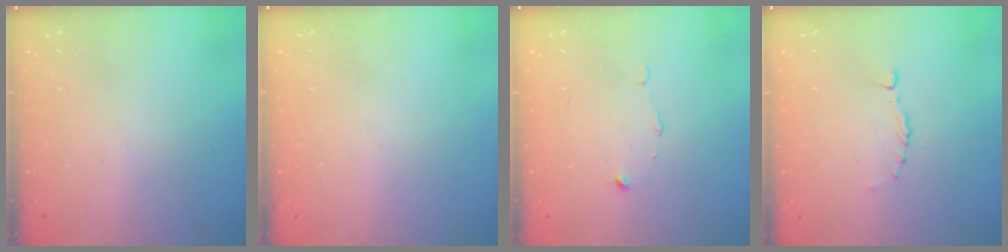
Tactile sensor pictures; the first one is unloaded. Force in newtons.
{"total": 0.0}
{"total": 4.9, "press": 4.8, "slide": 0.3}
{"total": 0.0}